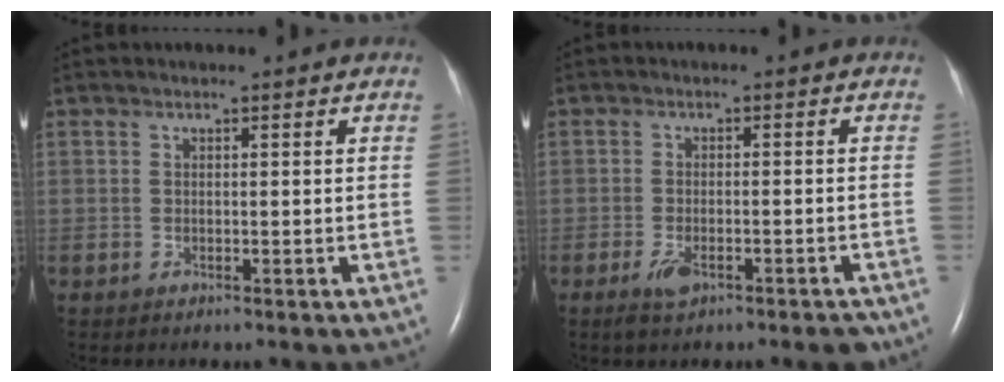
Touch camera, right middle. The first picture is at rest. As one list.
[{"total": 4.9, "force": [-3.2, 1.5, 3.5], "torque": [-0.056, -0.005, -0.046]}]